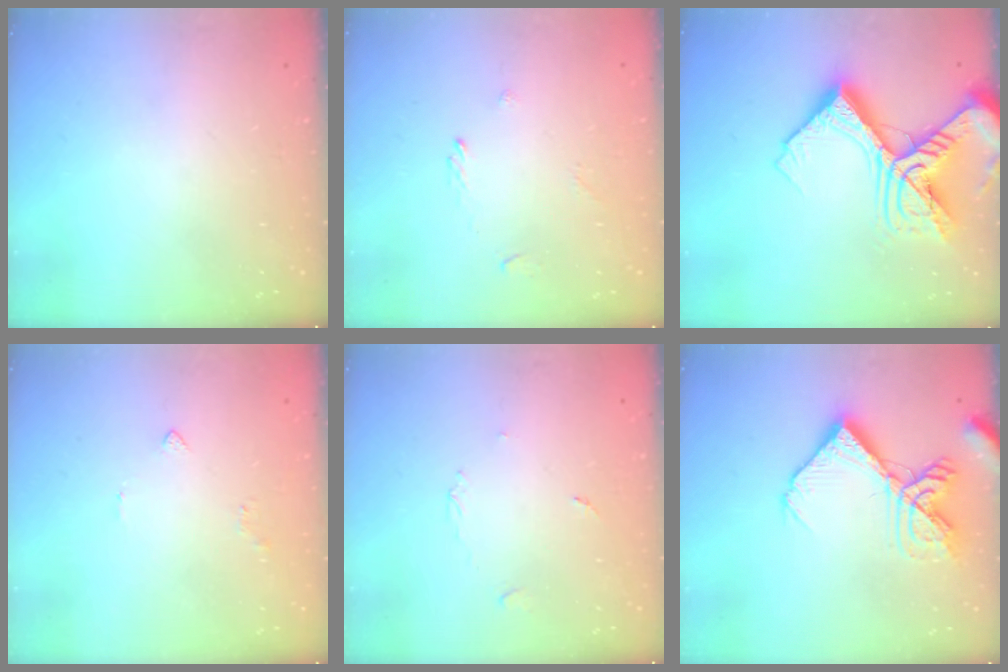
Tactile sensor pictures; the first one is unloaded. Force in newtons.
{"total": 1.6, "press": 1.5, "slide": 0.5}
{"total": 20.9, "press": 20.7, "slide": 2.5}
{"total": 2.2, "press": 2.1, "slide": 0.5}
{"total": 3.1, "press": 3.1, "slide": 0.4}
{"total": 16.0, "press": 15.9, "slide": 2.2}